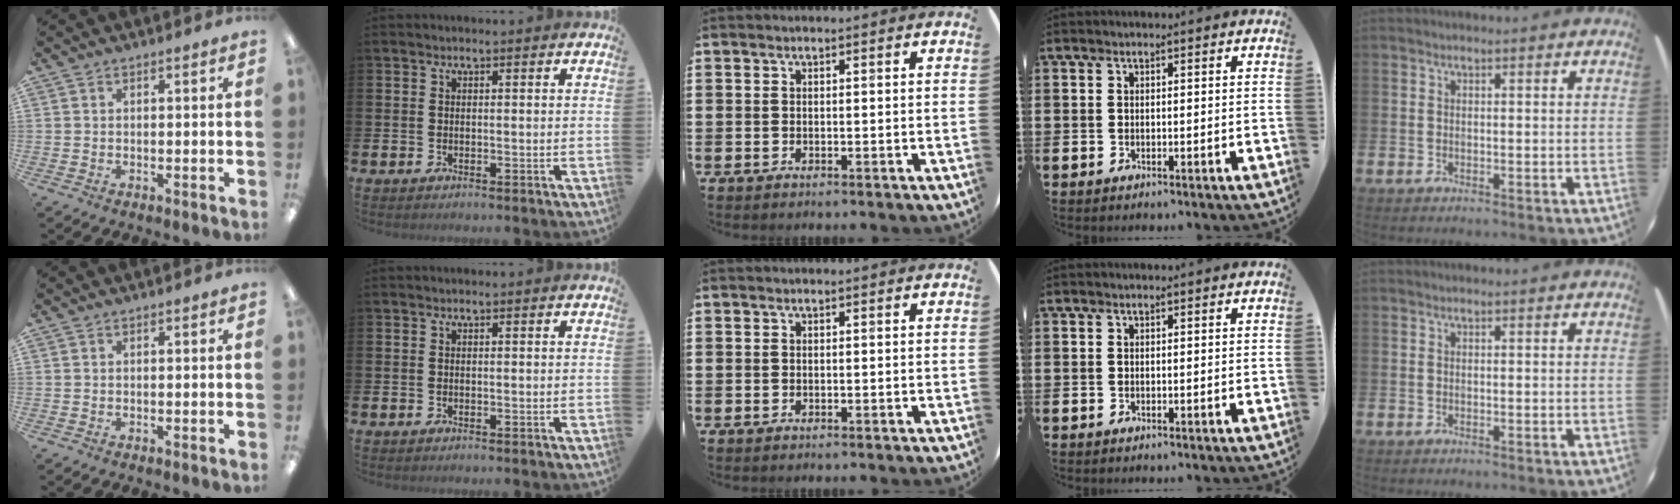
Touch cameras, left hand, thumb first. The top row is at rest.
{}